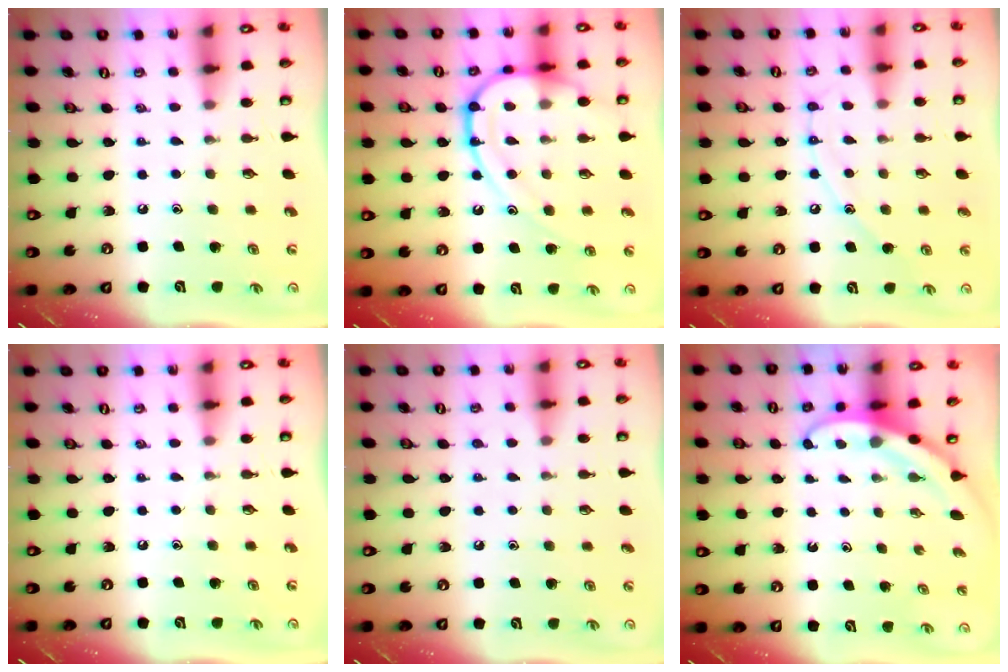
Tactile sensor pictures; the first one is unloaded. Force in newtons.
{"total": 14.1, "press": 14.0, "slide": 1.6}
{"total": 9.2, "press": 9.2, "slide": 0.8}
{"total": 0.0}
{"total": 3.9, "press": 3.8, "slide": 0.5}
{"total": 3.8, "press": 3.8, "slide": 0.3}